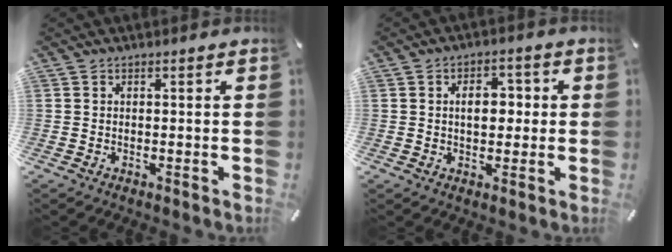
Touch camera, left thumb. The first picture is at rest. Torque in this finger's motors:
{"motor_torque": [1.05, 1.02, 0.64, -0.11, 0.04]}